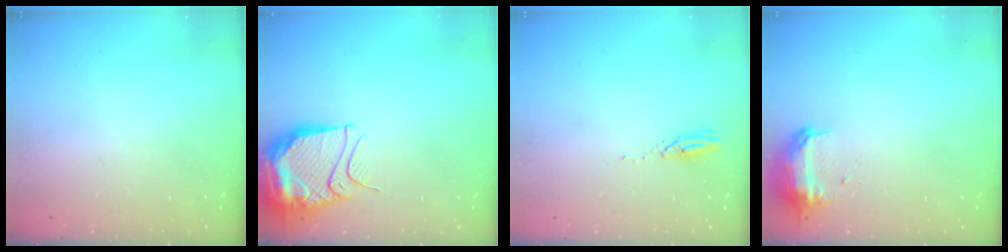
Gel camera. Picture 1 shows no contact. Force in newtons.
{"total": 15.8, "press": 15.6, "slide": 2.5}
{"total": 3.1, "press": 3.1, "slide": 0.4}
{"total": 10.1, "press": 10.1, "slide": 0.7}